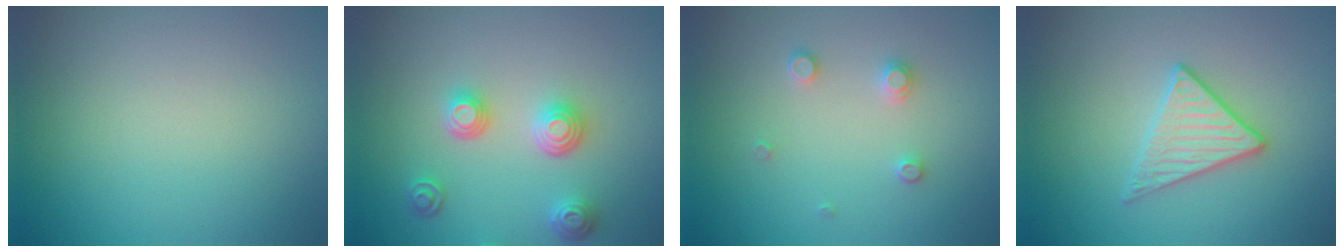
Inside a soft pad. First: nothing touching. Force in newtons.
{"total": 3.5, "press": 3.1, "slide": 1.8}
{"total": 1.5, "press": 1.5, "slide": 0.2}
{"total": 2.8, "press": 2.7, "slide": 0.6}